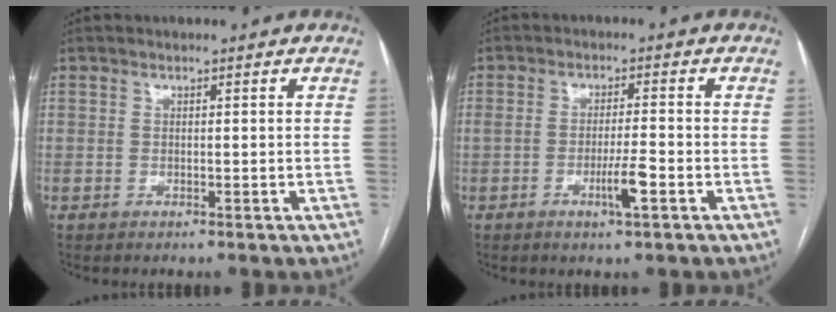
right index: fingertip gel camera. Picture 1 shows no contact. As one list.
[{"total": 4.4, "force": [-1.8, 0.0, 4.1], "torque": [-0.075, -0.007, -0.032]}]